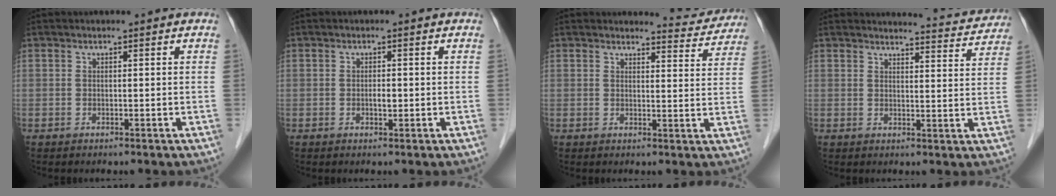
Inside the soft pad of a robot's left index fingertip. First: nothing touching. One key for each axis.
{"total": 1.1, "fx": -0.2, "fy": 0.5, "fz": 1.0, "tx": -0.019, "ty": 0.001, "tz": -0.003}
{"total": 5.2, "fx": 5.1, "fy": 0.7, "fz": -0.5, "tx": 0.006, "ty": -0.021, "tz": 0.047}
{"total": 7.5, "fx": 7.5, "fy": 0.4, "fz": 0.2, "tx": -0.001, "ty": -0.016, "tz": 0.075}